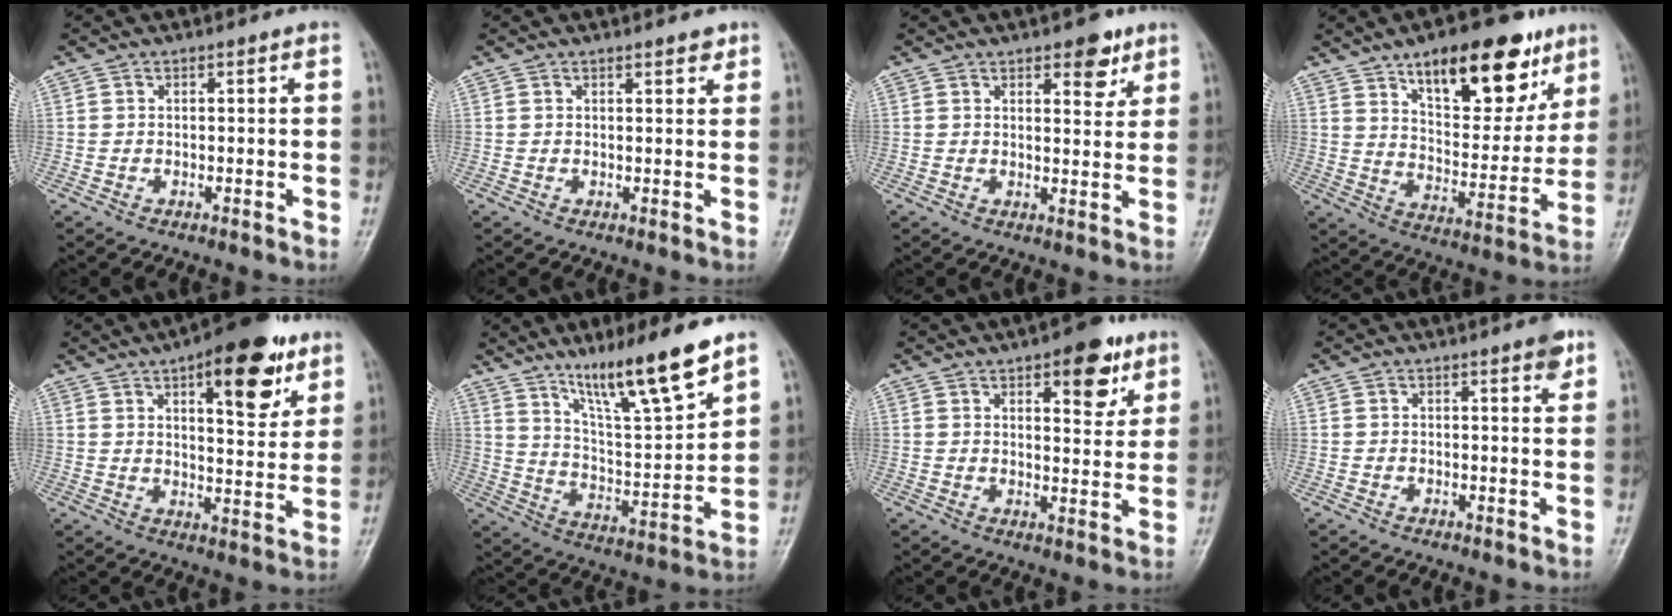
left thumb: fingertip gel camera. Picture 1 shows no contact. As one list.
[{"total": 1.9, "force": [1.4, 0.7, 1.1], "torque": [-0.007, -0.007, 0.017]}, {"total": 5.7, "force": [3.4, 2.7, 3.7], "torque": [-0.025, -0.018, 0.043]}, {"total": 21.3, "force": [12.4, 9.1, 14.8], "torque": [-0.166, -0.051, 0.196]}, {"total": 16.6, "force": [8.9, 6.4, 12.4], "torque": [-0.133, -0.034, 0.125]}, {"total": 16.8, "force": [11.8, 2.1, 11.7], "torque": [-0.182, -0.070, 0.213]}, {"total": 10.1, "force": [5.6, 4.3, 7.3], "torque": [-0.068, -0.026, 0.075]}, {"total": 2.7, "force": [1.7, 0.6, 2.0], "torque": [-0.021, -0.008, 0.019]}]